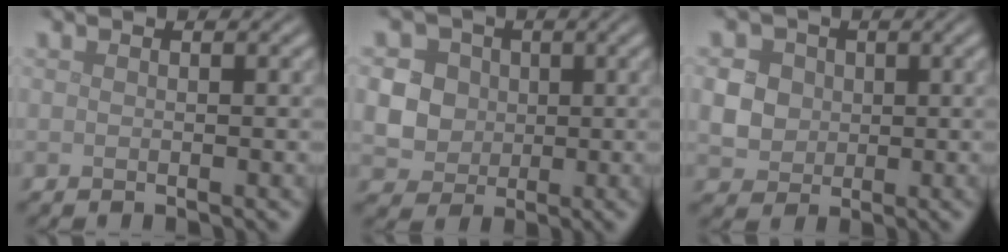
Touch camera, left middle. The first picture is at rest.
{"total": 6.9, "force": [1.3, 6.1, 2.8], "torque": [-0.051, 0.024, 0.016]}
{"total": 4.3, "force": [0.7, 3.9, 1.8], "torque": [-0.039, 0.012, 0.013]}